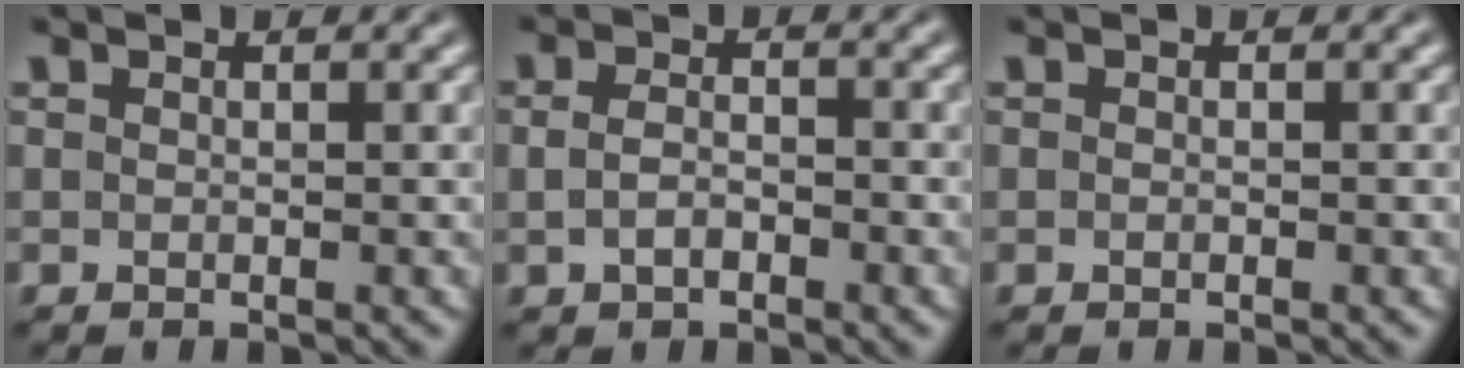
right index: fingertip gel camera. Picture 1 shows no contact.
{"total": 1.8, "force": [-0.8, 0.9, 1.3], "torque": [-0.019, -0.007, -0.007]}
{"total": 0.0}